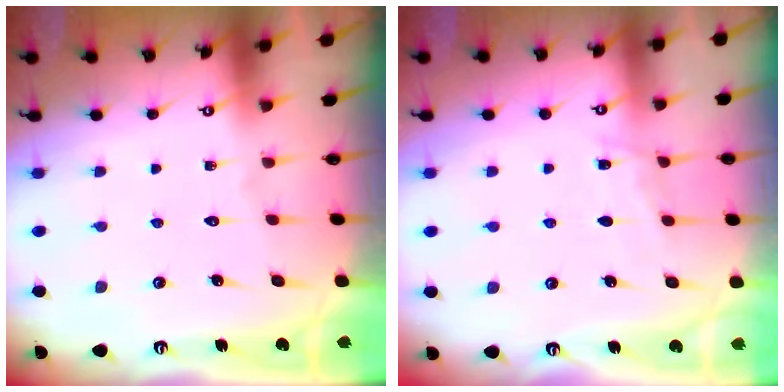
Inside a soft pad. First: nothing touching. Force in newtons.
{"total": 4.6, "press": 4.6, "slide": 0.6}